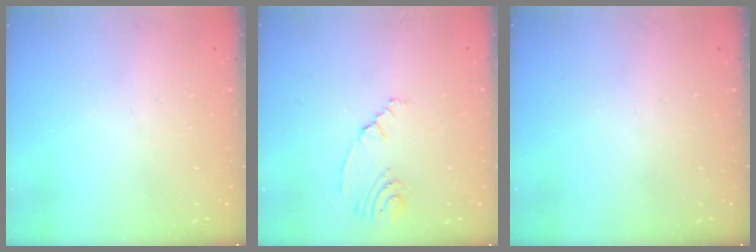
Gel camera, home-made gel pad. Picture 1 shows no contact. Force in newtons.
{"total": 3.7, "press": 3.0, "slide": 2.2}
{"total": 0.0}